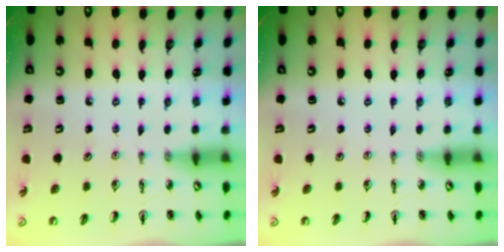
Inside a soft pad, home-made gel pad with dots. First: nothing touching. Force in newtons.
{"total": 0.0}